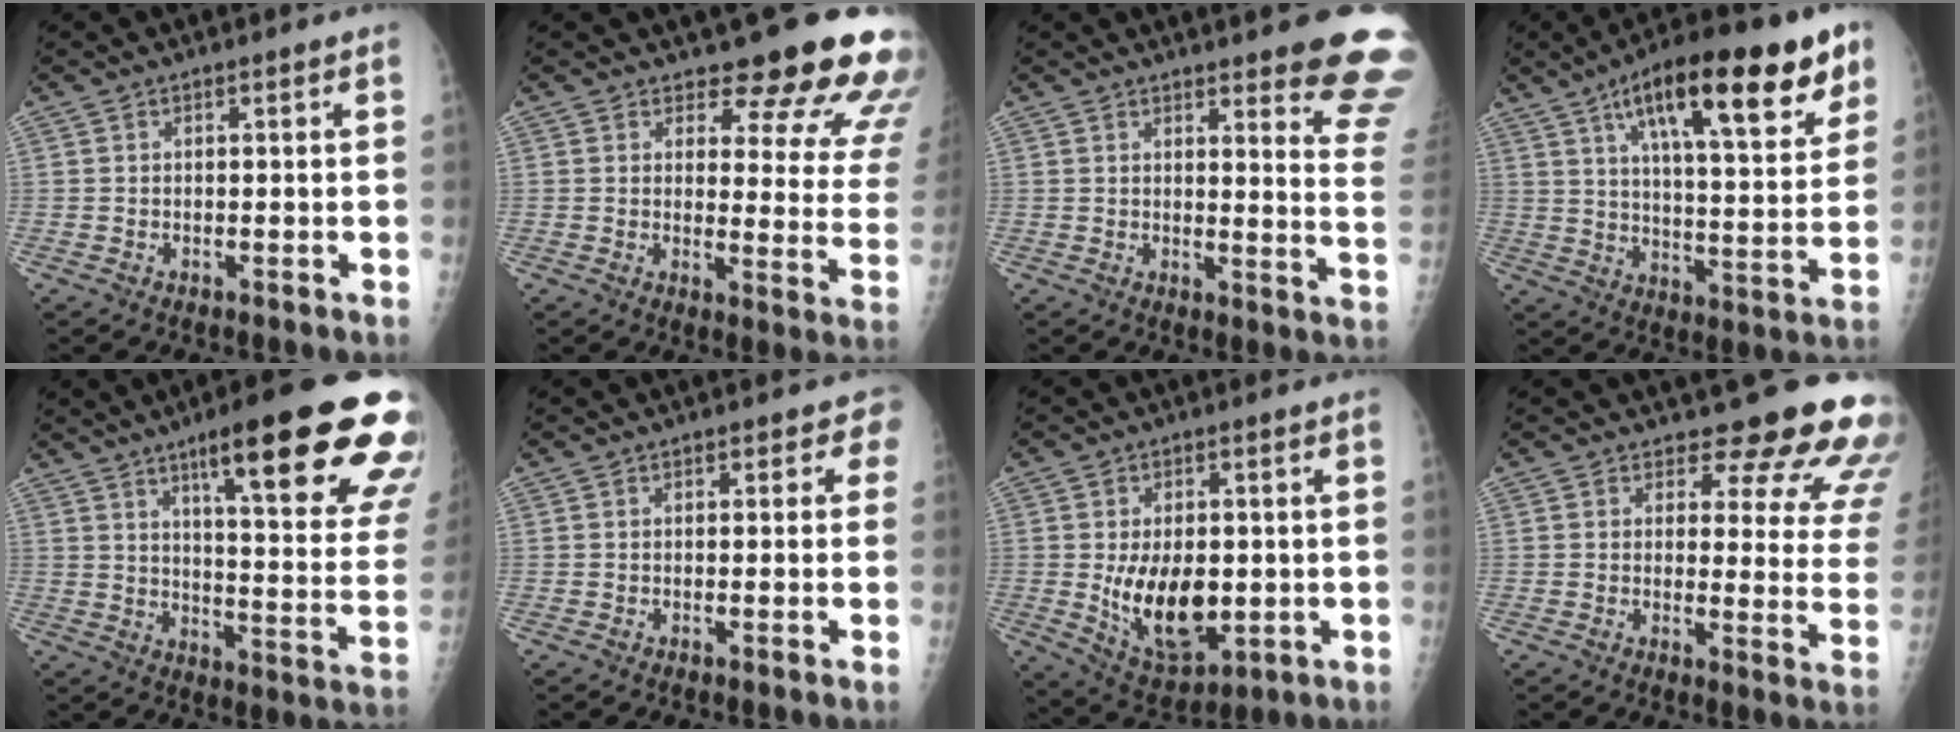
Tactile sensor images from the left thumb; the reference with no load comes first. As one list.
[{"total": 16.8, "force": [15.0, 4.8, 5.9], "torque": [-0.025, -0.129, 0.156]}, {"total": 14.9, "force": [12.1, 2.4, 8.3], "torque": [-0.069, -0.095, 0.123]}, {"total": 24.8, "force": [13.0, 7.7, 19.6], "torque": [-0.267, -0.022, 0.200]}, {"total": 26.2, "force": [14.9, 4.6, 21.0], "torque": [-0.243, -0.054, 0.207]}, {"total": 1.9, "force": [0.8, 1.5, 0.9], "torque": [0.020, 0.003, 0.000]}, {"total": 13.3, "force": [-1.2, 7.9, 10.7], "torque": [-0.150, -0.015, 0.003]}, {"total": 16.0, "force": [14.4, 5.2, 4.4], "torque": [-0.005, -0.121, 0.142]}]